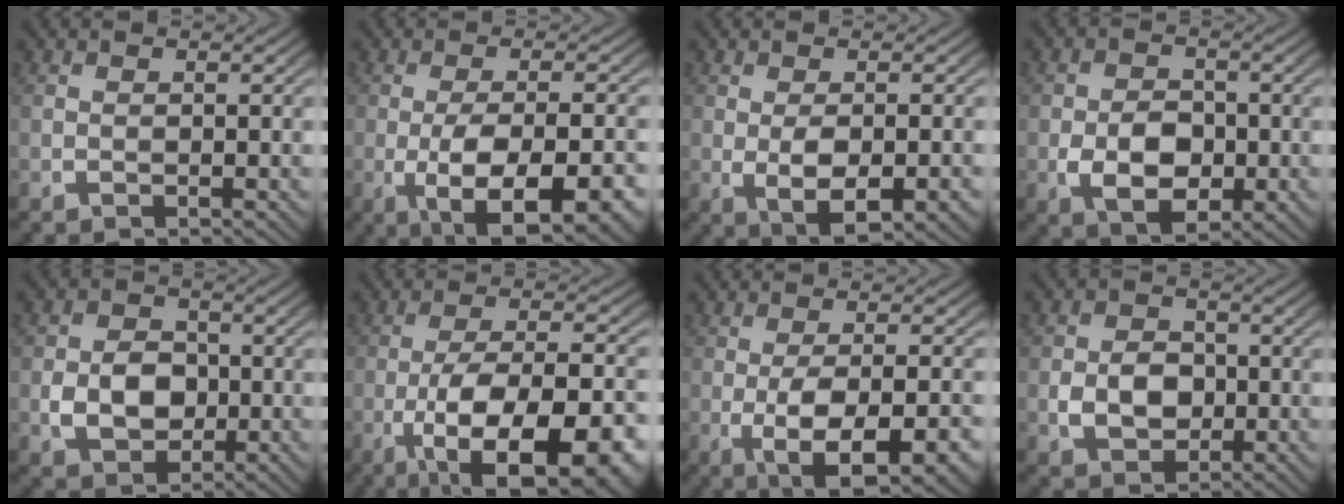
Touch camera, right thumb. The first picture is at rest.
{"total": 10.2, "force": [-3.6, 5.2, 8.0], "torque": [-0.165, -0.044, -0.028]}
{"total": 5.8, "force": [-1.4, 3.4, 4.6], "torque": [-0.108, -0.033, 0.000]}
{"total": 7.1, "force": [-1.3, 5.0, 4.9], "torque": [-0.096, -0.027, -0.006]}
{"total": 5.8, "force": [-0.9, 4.5, 3.6], "torque": [-0.069, -0.022, -0.002]}
{"total": 13.2, "force": [-4.2, 6.6, 10.6], "torque": [-0.208, -0.056, -0.033]}
{"total": 8.8, "force": [-3.0, 4.6, 6.8], "torque": [-0.149, -0.043, -0.021]}
{"total": 5.0, "force": [-0.8, 3.9, 3.1], "torque": [-0.057, -0.019, -0.001]}